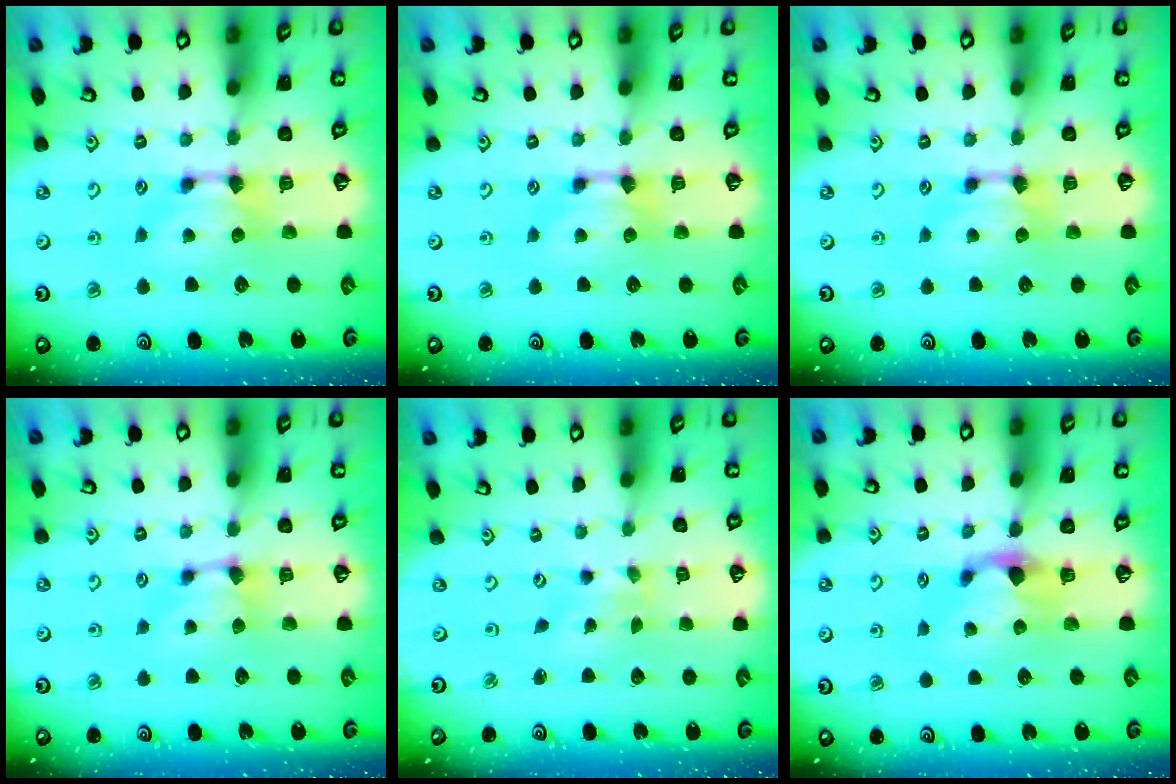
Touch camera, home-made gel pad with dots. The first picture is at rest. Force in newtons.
{"total": 0.0}
{"total": 0.0}
{"total": 0.6, "press": 0.4, "slide": 0.4}
{"total": 4.0, "press": 3.9, "slide": 0.7}
{"total": 1.4, "press": 0.6, "slide": 1.3}